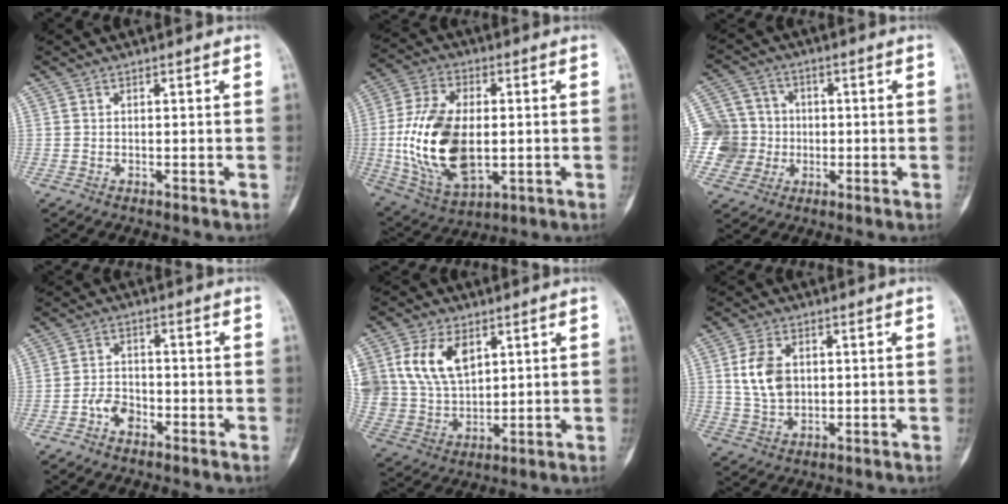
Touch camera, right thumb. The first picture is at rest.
{"total": 19.4, "force": [-0.9, 11.3, 15.8], "torque": [-0.302, -0.002, -0.002]}
{"total": 11.1, "force": [-1.2, 10.7, 2.8], "torque": [-0.032, 0.018, -0.020]}
{"total": 4.0, "force": [-2.2, 2.6, 2.1], "torque": [-0.026, 0.020, -0.044]}
{"total": 13.7, "force": [5.2, 9.1, 8.8], "torque": [-0.154, -0.013, 0.115]}
{"total": 8.1, "force": [1.4, 5.5, 5.8], "torque": [-0.102, -0.002, 0.033]}